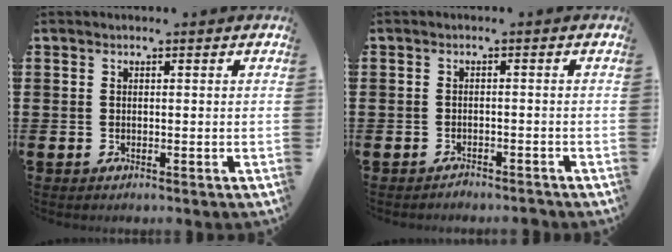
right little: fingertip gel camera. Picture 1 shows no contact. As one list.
[{"total": 1.2, "force": [-1.2, 0.0, 0.0], "torque": [0.004, -0.003, -0.026]}]